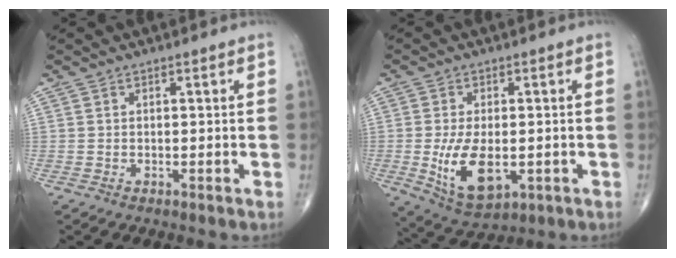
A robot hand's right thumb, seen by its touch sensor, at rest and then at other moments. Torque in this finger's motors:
{"motor_torque": [-0.46, 0.95, 1.35, -0.07, 0.31]}